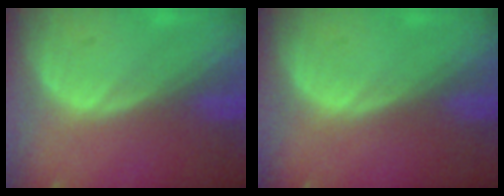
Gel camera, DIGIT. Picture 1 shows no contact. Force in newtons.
{"total": 0.0}